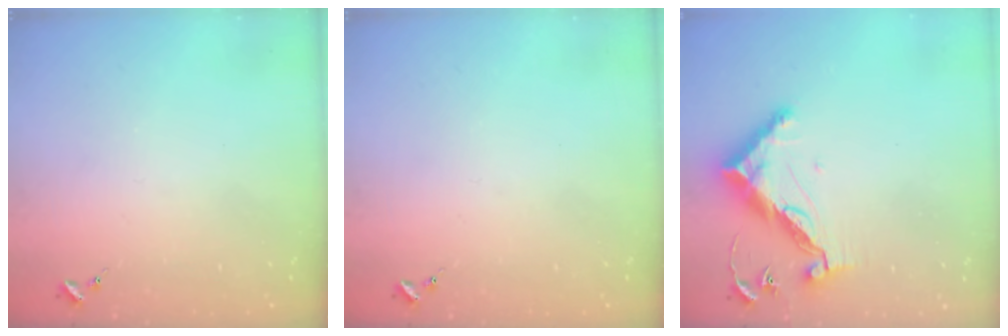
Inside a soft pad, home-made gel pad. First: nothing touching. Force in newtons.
{"total": 0.0}
{"total": 12.8, "press": 12.8, "slide": 0.5}